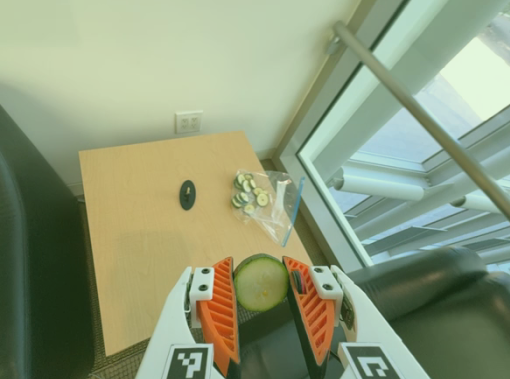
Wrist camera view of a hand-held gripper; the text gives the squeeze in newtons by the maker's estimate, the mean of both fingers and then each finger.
{"total": 9.6, "left": 9.5, "right": 9.7}